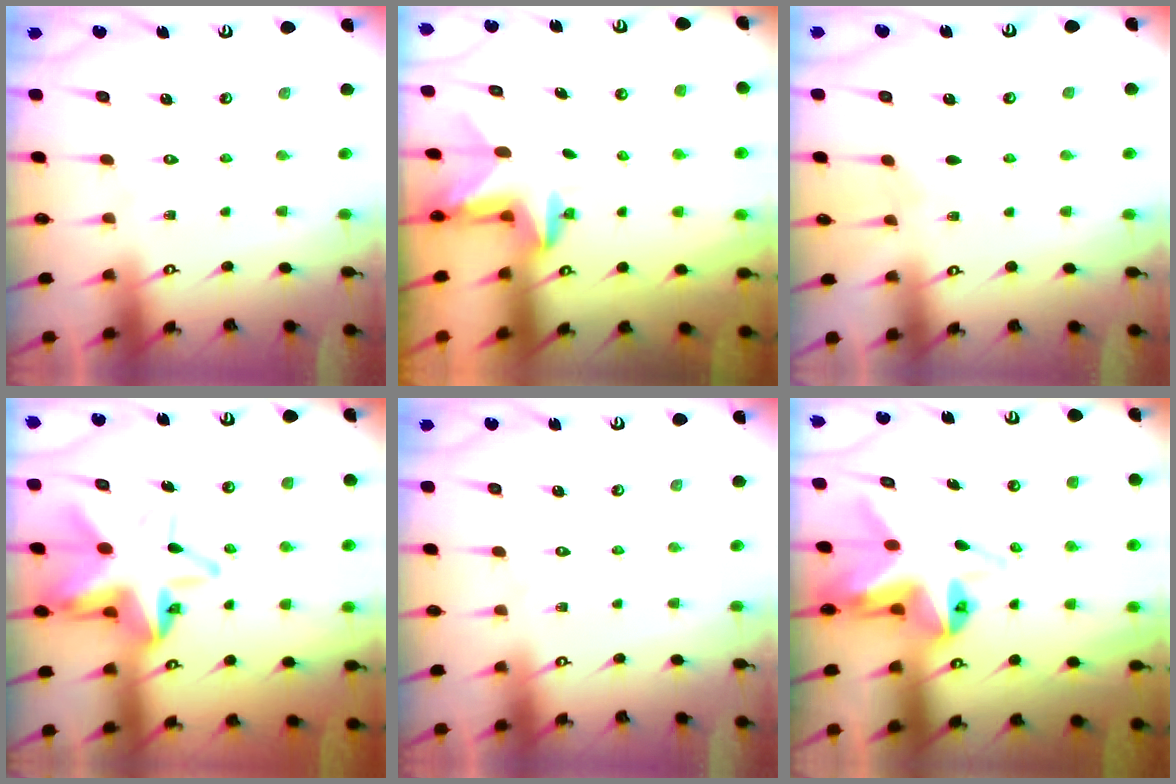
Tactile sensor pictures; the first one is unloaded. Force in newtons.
{"total": 2.3, "press": 2.3, "slide": 0.4}
{"total": 2.3, "press": 2.3, "slide": 0.5}
{"total": 12.5, "press": 12.4, "slide": 1.7}
{"total": 0.0}
{"total": 7.5, "press": 7.5, "slide": 0.4}